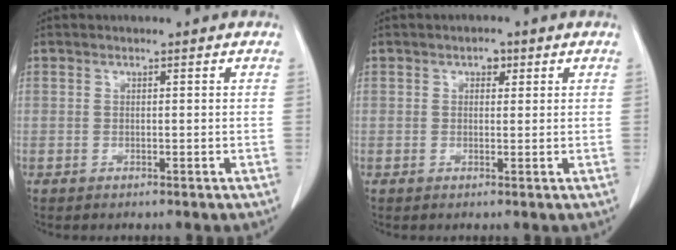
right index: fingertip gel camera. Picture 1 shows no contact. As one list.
[{"total": 1.7, "force": [0.9, 1.1, 1.0], "torque": [-0.010, 0.003, 0.009]}]